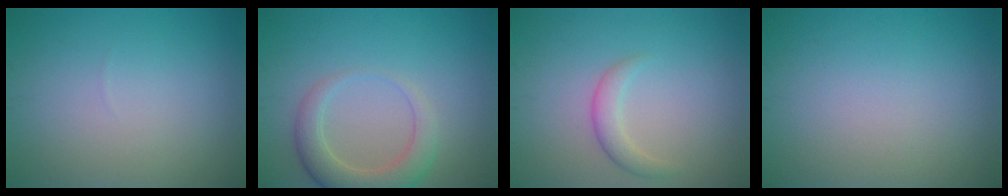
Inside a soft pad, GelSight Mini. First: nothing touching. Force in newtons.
{"total": 4.1, "press": 4.0, "slide": 0.5}
{"total": 2.5, "press": 2.5, "slide": 0.1}
{"total": 0.0}